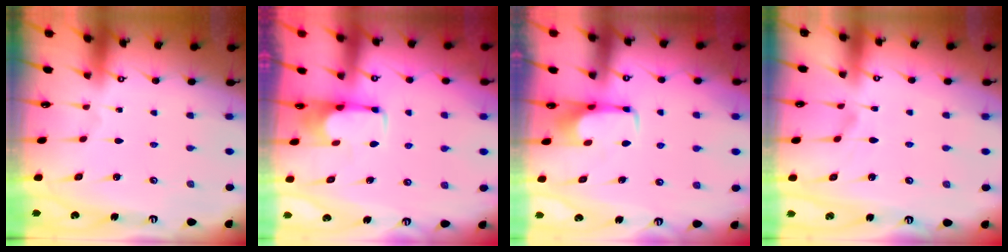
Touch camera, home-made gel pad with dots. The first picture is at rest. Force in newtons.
{"total": 1.8, "press": 1.5, "slide": 0.9}
{"total": 1.7, "press": 1.7, "slide": 0.4}
{"total": 1.4, "press": 0.9, "slide": 1.0}